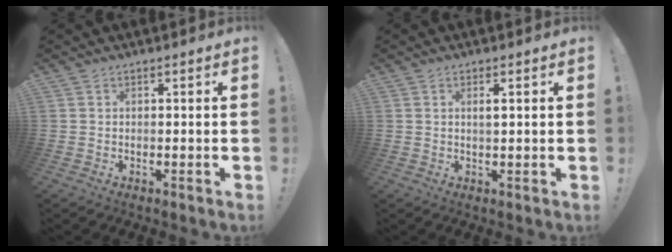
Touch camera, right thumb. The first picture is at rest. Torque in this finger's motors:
{"motor_torque": [-0.26, -0.19, -0.04, 0.17, 0.06]}